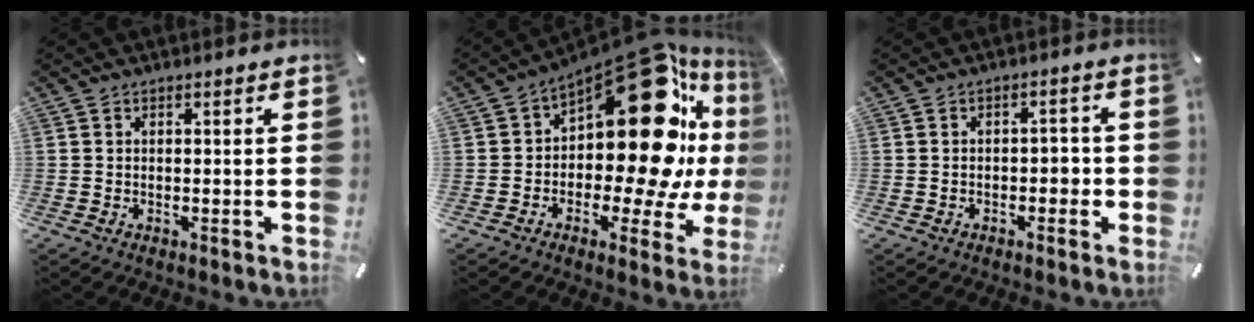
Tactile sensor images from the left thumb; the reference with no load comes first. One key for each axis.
{"total": 27.3, "fx": 7.5, "fy": 13.5, "fz": 22.5, "tx": -0.316, "ty": -0.081, "tz": 0.131}
{"total": 2.9, "fx": -1.0, "fy": 1.7, "fz": 2.1, "tx": -0.040, "ty": 0.010, "tz": -0.021}